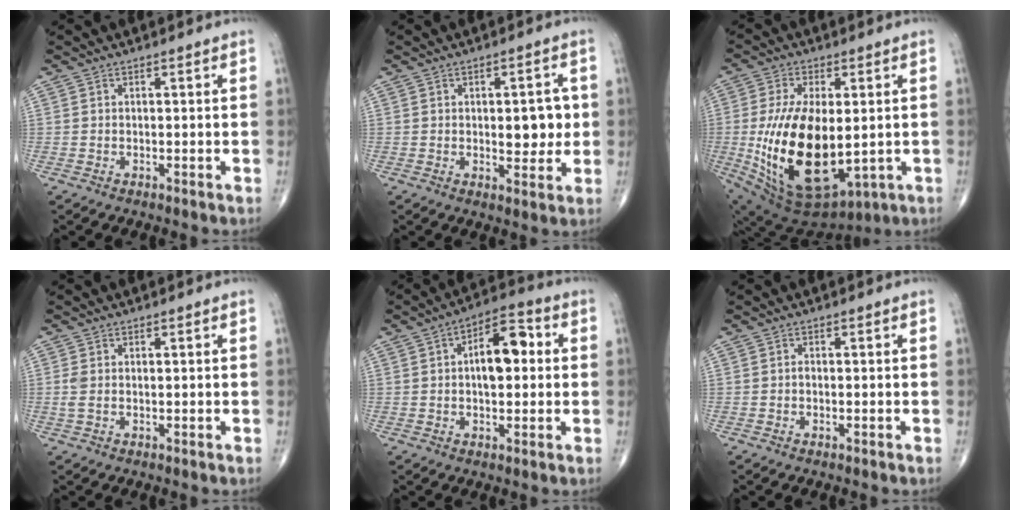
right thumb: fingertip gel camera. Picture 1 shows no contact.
{"total": 6.8, "force": [0.4, 3.3, 6.0], "torque": [-0.058, -0.005, 0.009]}
{"total": 22.3, "force": [-1.8, 11.4, 19.1], "torque": [-0.367, -0.024, -0.002]}
{"total": 1.8, "force": [0.2, 1.0, 1.5], "torque": [-0.049, 0.006, 0.004]}
{"total": 10.3, "force": [1.2, 5.2, 8.8], "torque": [-0.120, 0.021, 0.011]}
{"total": 0.6, "force": [-0.2, 0.3, 0.5], "torque": [-0.007, 0.000, -0.005]}